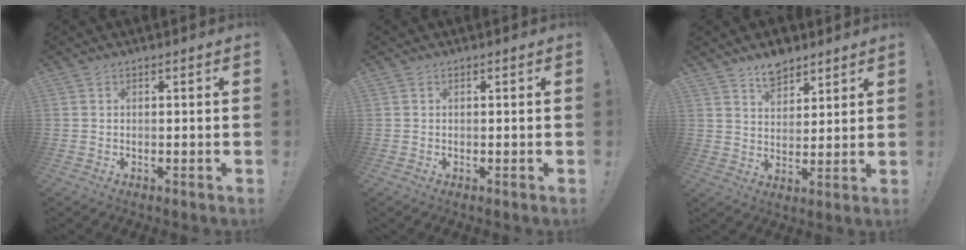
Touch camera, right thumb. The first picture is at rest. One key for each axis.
{"total": 0.0}
{"total": 7.7, "fx": 6.2, "fy": 4.0, "fz": 2.2, "tx": -0.028, "ty": -0.041, "tz": 0.115}